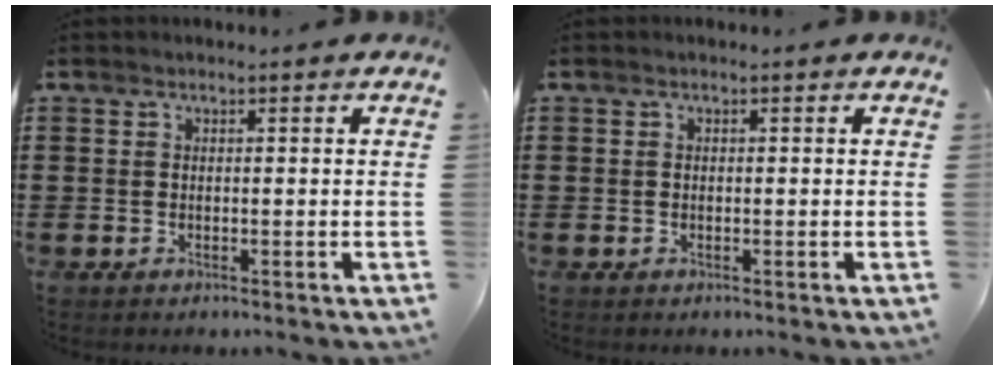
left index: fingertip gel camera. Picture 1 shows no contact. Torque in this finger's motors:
{"motor_torque": [-0.09, 0.04, -0.01, -0.01]}